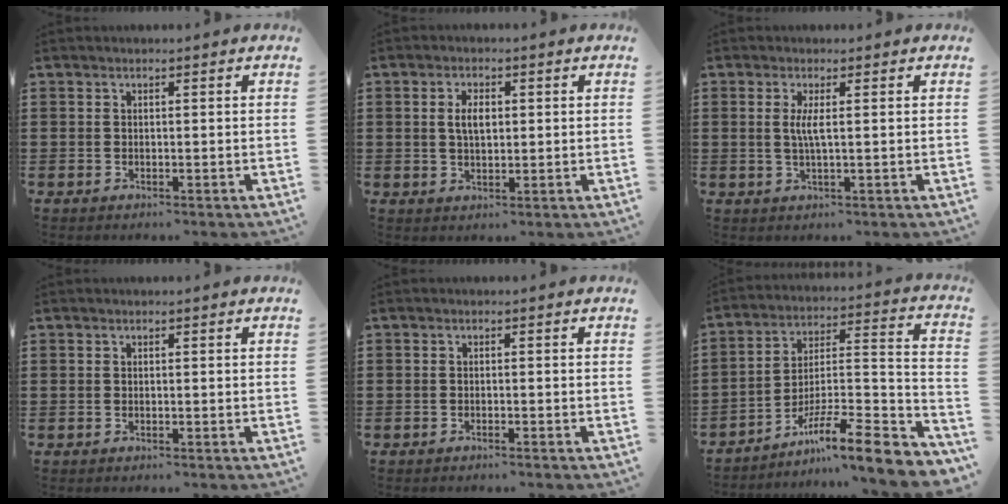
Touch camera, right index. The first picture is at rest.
{"total": 3.5, "force": [0.5, 1.7, 3.0], "torque": [-0.053, 0.004, 0.004]}
{"total": 2.8, "force": [0.3, 0.1, 2.7], "torque": [-0.054, -0.005, 0.004]}
{"total": 0.0}
{"total": 0.7, "force": [-0.7, 0.0, 0.1], "torque": [-0.005, -0.002, -0.014]}
{"total": 10.5, "force": [-7.5, 1.2, 7.3], "torque": [-0.106, 0.007, -0.140]}